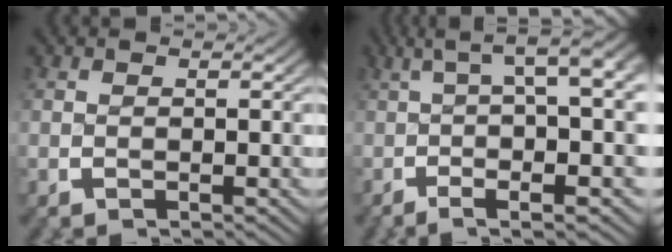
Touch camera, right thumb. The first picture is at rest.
{"total": 9.7, "force": [2.2, 3.4, 8.8], "torque": [-0.100, 0.040, 0.008]}